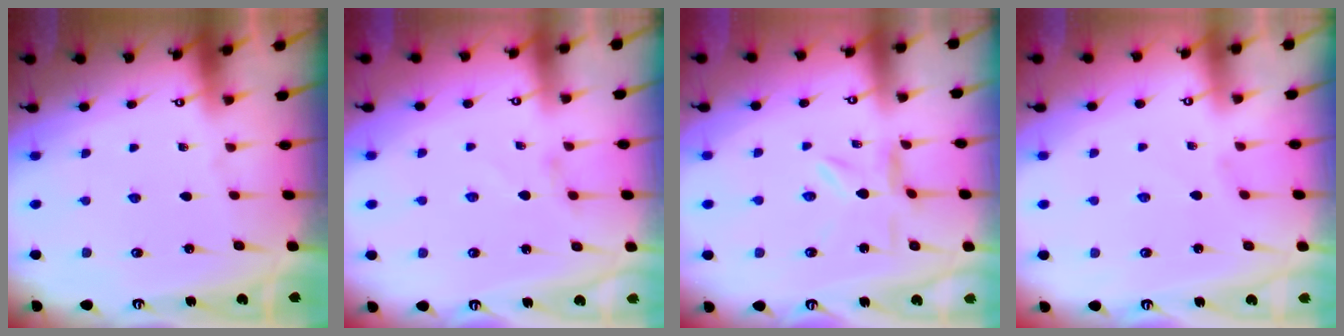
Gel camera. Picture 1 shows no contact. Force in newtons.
{"total": 0.9, "press": 0.9, "slide": 0.3}
{"total": 4.1, "press": 4.0, "slide": 0.4}
{"total": 0.0}